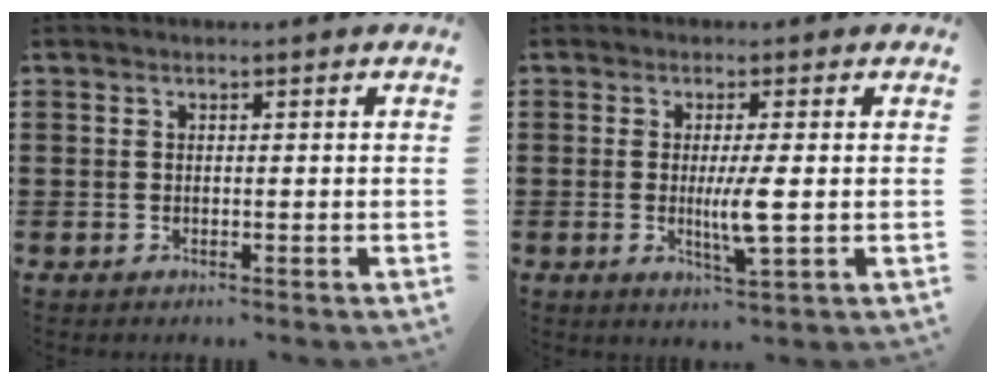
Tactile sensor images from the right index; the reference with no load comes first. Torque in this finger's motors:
{"motor_torque": [0.27, 0.43, 0.46, 0.09]}